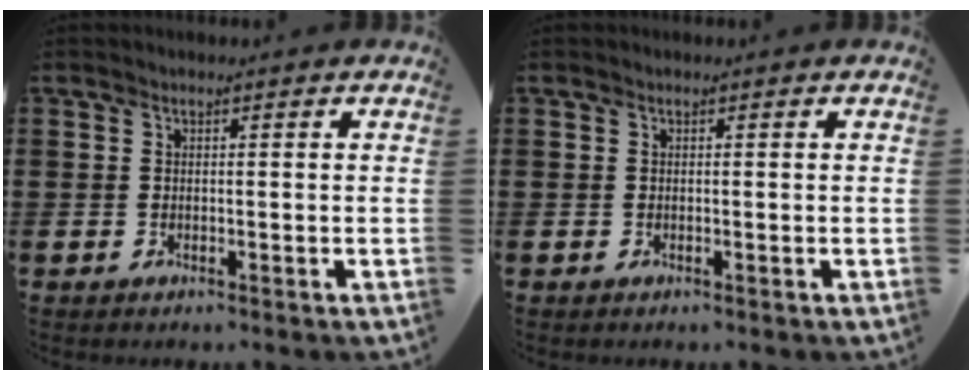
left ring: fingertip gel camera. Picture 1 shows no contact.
{"total": 0.0}